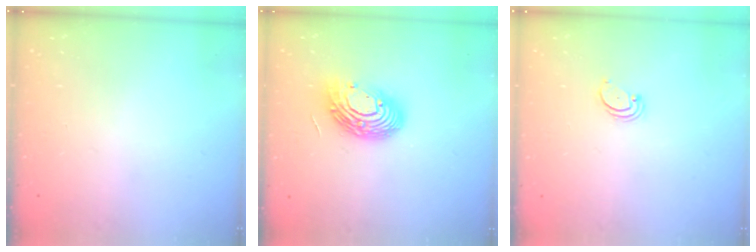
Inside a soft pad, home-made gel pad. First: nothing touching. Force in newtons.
{"total": 14.2, "press": 14.2, "slide": 1.1}
{"total": 2.2, "press": 2.2, "slide": 0.2}